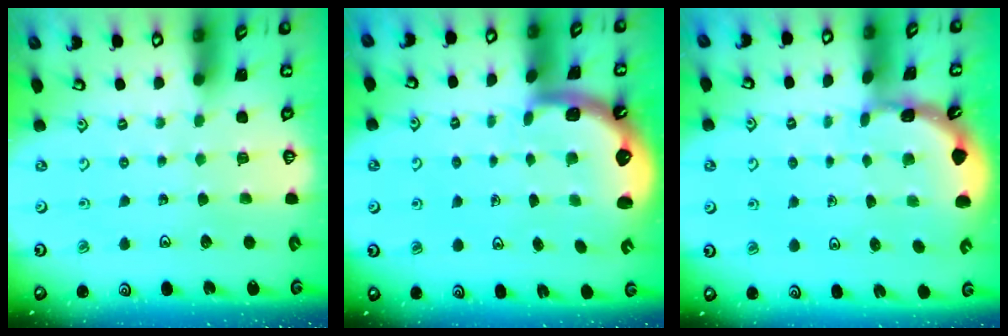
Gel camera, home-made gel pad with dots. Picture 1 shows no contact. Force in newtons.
{"total": 1.5, "press": 1.4, "slide": 0.6}
{"total": 1.6, "press": 1.6, "slide": 0.3}